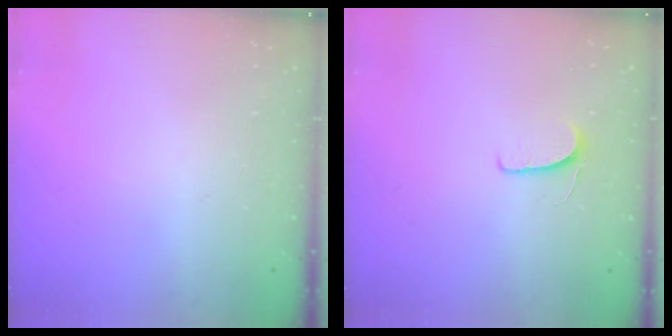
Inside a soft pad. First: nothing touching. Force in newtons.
{"total": 6.4, "press": 6.4, "slide": 0.5}